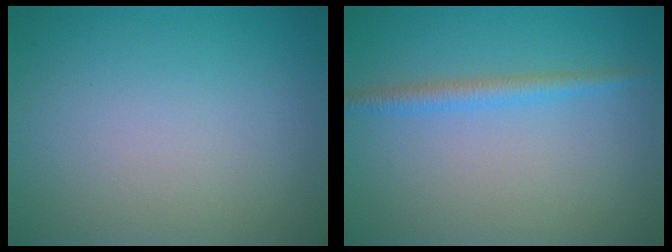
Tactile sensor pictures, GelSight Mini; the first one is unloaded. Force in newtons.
{"total": 1.8, "press": 1.8, "slide": 0.1}